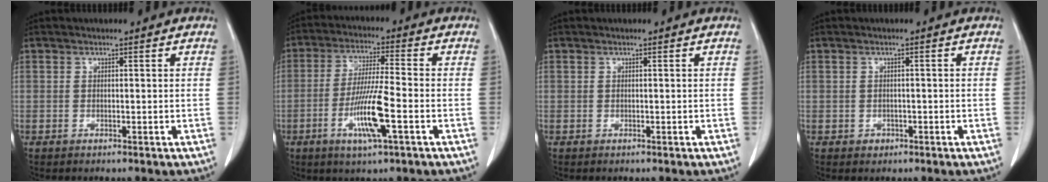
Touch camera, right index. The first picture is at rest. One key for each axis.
{"total": 9.6, "fx": -3.4, "fy": 0.2, "fz": 9.0, "tx": -0.174, "ty": -0.012, "tz": -0.067}
{"total": 0.0}
{"total": 1.1, "fx": -0.5, "fy": 0.9, "fz": 0.2, "tx": -0.003, "ty": 0.003, "tz": -0.005}